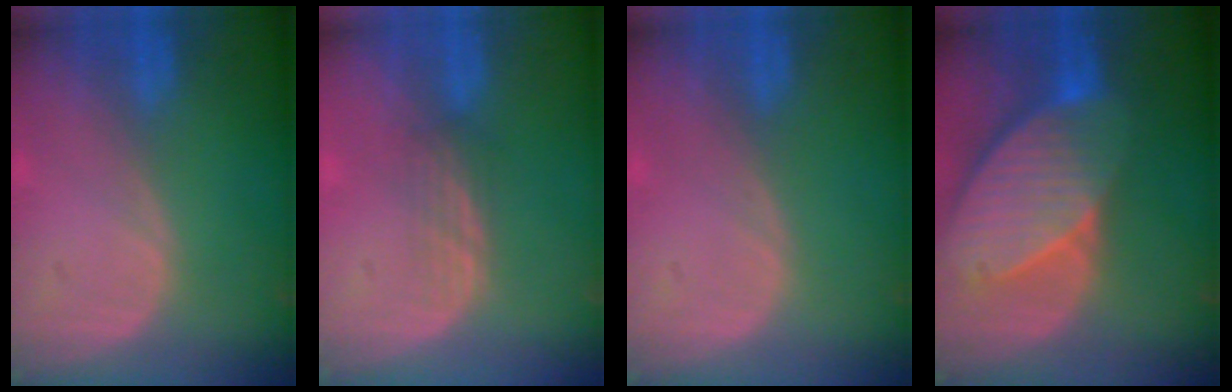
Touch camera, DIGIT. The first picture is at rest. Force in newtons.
{"total": 2.4, "press": 2.3, "slide": 0.5}
{"total": 0.0}
{"total": 10.6, "press": 9.4, "slide": 5.0}